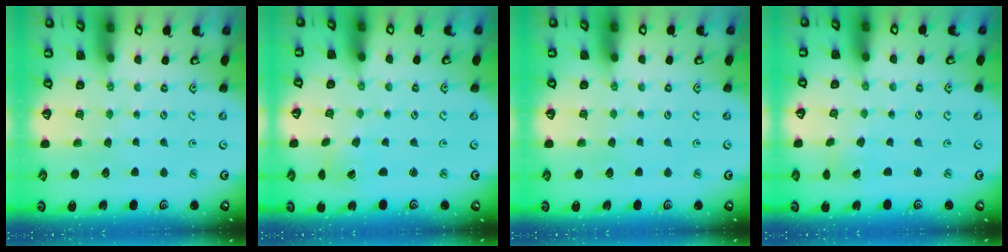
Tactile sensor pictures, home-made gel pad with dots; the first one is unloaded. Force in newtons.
{"total": 2.1, "press": 2.1, "slide": 0.1}
{"total": 0.0}
{"total": 2.4, "press": 2.4, "slide": 0.2}